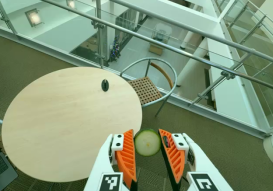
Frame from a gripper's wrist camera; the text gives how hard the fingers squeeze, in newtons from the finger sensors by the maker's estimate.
{"total": 7.6, "left": 7.5, "right": 7.8}